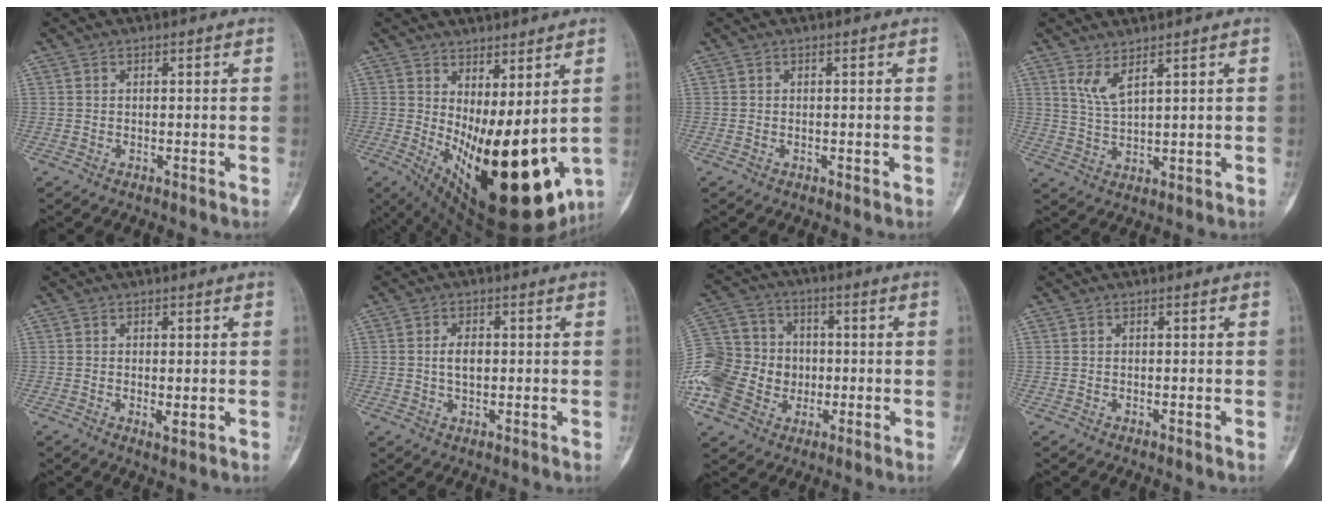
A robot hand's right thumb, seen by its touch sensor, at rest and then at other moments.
{"total": 21.2, "force": [-1.0, 8.1, 19.6], "torque": [-0.266, -0.044, 0.016]}
{"total": 0.0}
{"total": 4.2, "force": [2.7, 0.8, 3.0], "torque": [-0.064, -0.030, 0.063]}
{"total": 2.0, "force": [-0.2, 0.8, 1.8], "torque": [-0.030, -0.007, -0.001]}
{"total": 3.3, "force": [0.2, 1.9, 2.7], "torque": [-0.044, -0.003, 0.003]}
{"total": 19.7, "force": [-3.6, 16.4, 10.3], "torque": [-0.218, 0.029, -0.061]}
{"total": 0.0}